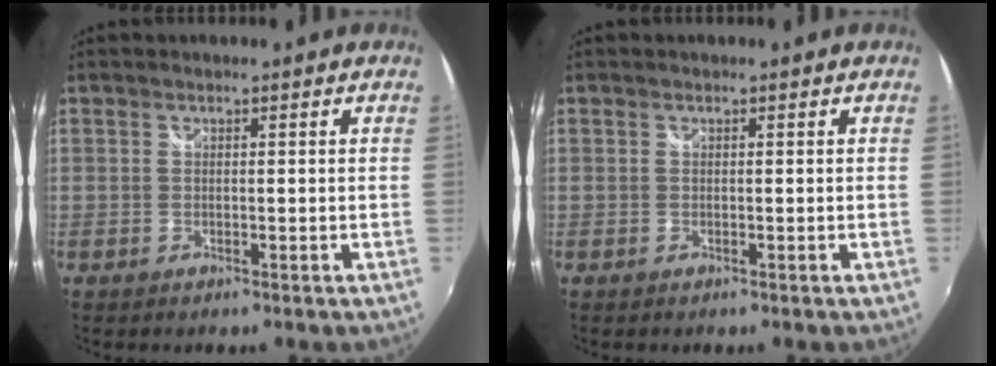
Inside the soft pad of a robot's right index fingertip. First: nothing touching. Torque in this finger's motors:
{"motor_torque": [-0.13, -0.13, 0.03, 0.01]}